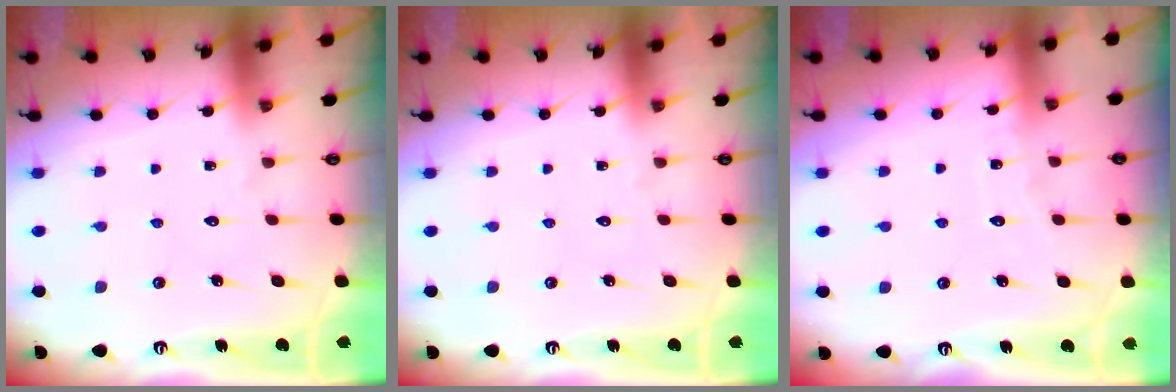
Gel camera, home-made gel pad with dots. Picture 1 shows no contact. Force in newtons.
{"total": 0.0}
{"total": 3.2, "press": 3.2, "slide": 0.4}